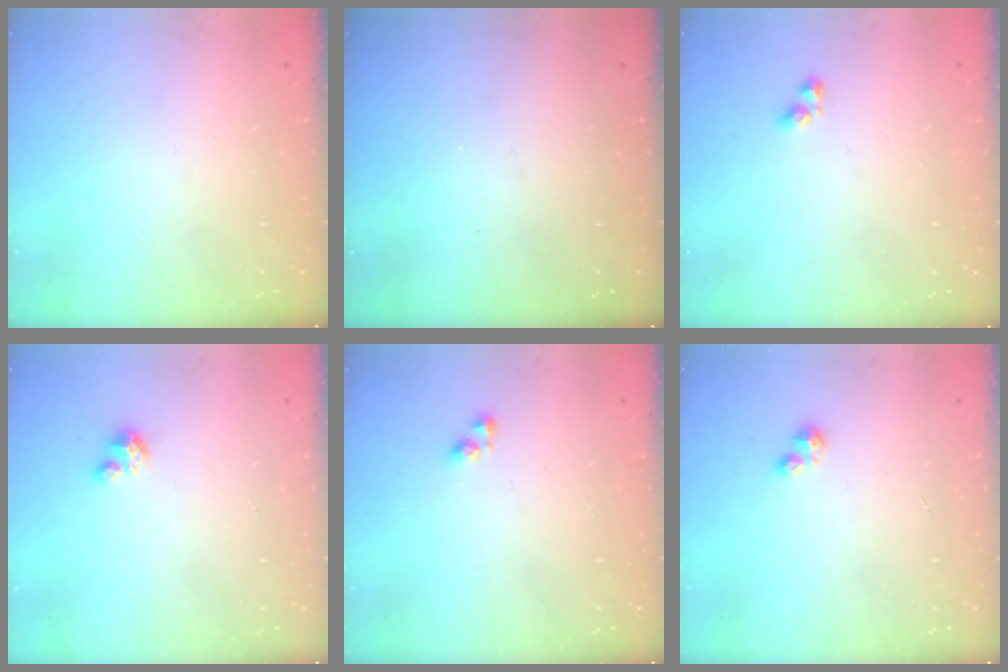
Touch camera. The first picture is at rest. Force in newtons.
{"total": 0.0}
{"total": 4.2, "press": 4.1, "slide": 1.1}
{"total": 2.4, "press": 2.4, "slide": 0.1}
{"total": 3.7, "press": 3.7, "slide": 0.7}
{"total": 2.1, "press": 2.1, "slide": 0.3}